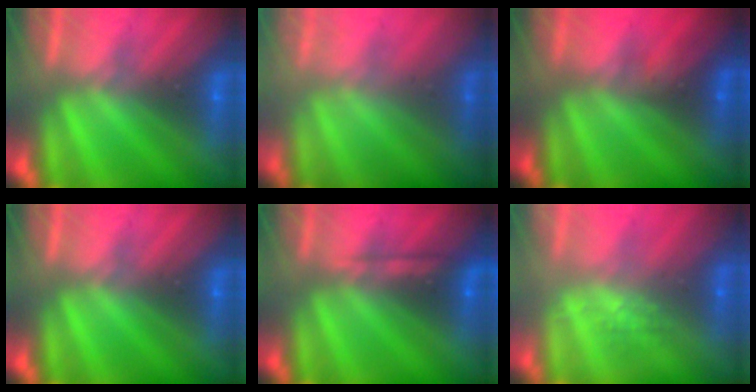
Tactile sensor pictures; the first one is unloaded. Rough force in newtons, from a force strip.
{"total": 2.3}
{"total": 2.1}
{"total": 0.0}
{"total": 2.2}
{"total": 2.7}